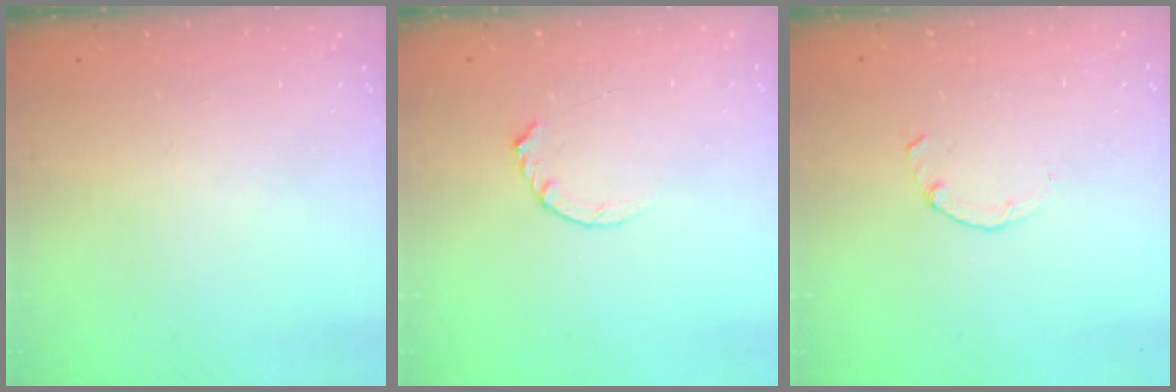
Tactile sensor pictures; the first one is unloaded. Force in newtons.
{"total": 2.8, "press": 2.8, "slide": 0.4}
{"total": 0.9, "press": 0.8, "slide": 0.3}